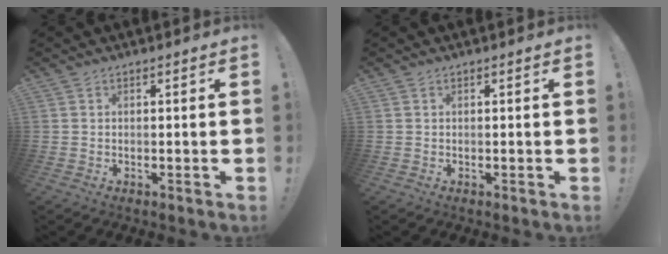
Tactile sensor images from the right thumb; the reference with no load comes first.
{"total": 0.0}